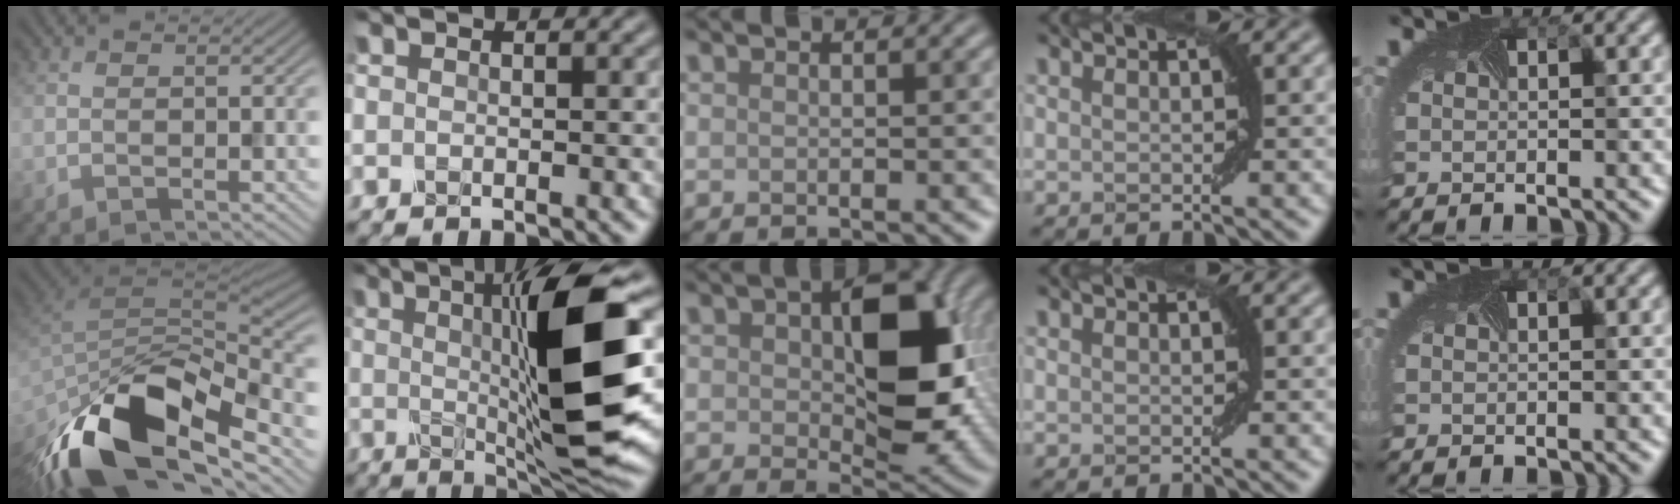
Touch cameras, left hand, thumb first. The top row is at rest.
{"thumb": {"total": 17.9, "force": [-10.6, 7.5, 12.3], "torque": [-0.266, -0.024, -0.184]}, "index": {"total": 13.1, "force": [1.1, 2.2, 12.8], "torque": [-0.180, 0.002, 0.023]}, "middle": {"total": 9.7, "force": [0.8, 5.2, 8.1], "torque": [-0.118, 0.000, 0.017]}}